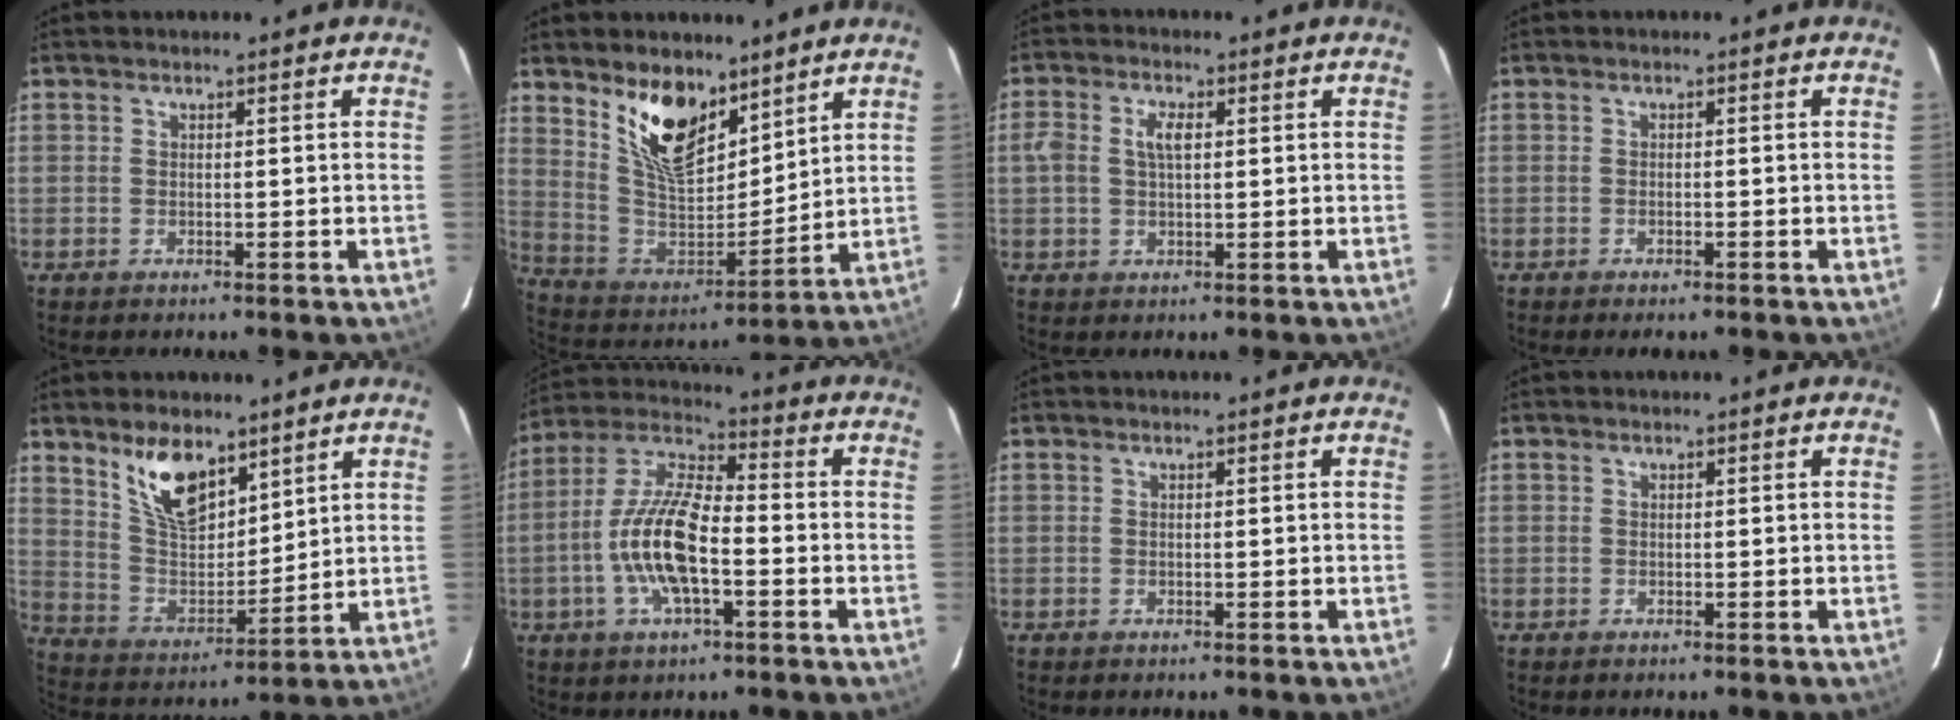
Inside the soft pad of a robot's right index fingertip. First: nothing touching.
{"total": 15.1, "force": [9.9, 6.9, 9.0], "torque": [-0.172, -0.011, 0.195]}
{"total": 4.4, "force": [0.6, 2.4, 3.6], "torque": [-0.068, 0.010, 0.011]}
{"total": 1.5, "force": [-1.2, 0.5, 0.7], "torque": [-0.014, -0.001, -0.018]}
{"total": 12.2, "force": [8.0, 5.7, 7.3], "torque": [-0.135, 0.001, 0.161]}
{"total": 13.8, "force": [-3.6, 4.9, 12.4], "torque": [-0.253, 0.003, -0.072]}
{"total": 0.0}
{"total": 0.6, "force": [-0.2, 0.6, -0.1], "torque": [0.003, 0.001, -0.002]}